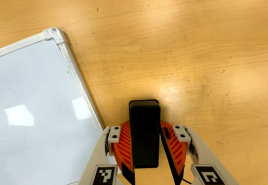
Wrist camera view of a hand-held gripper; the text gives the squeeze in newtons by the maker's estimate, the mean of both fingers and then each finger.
{"total": 0.0}